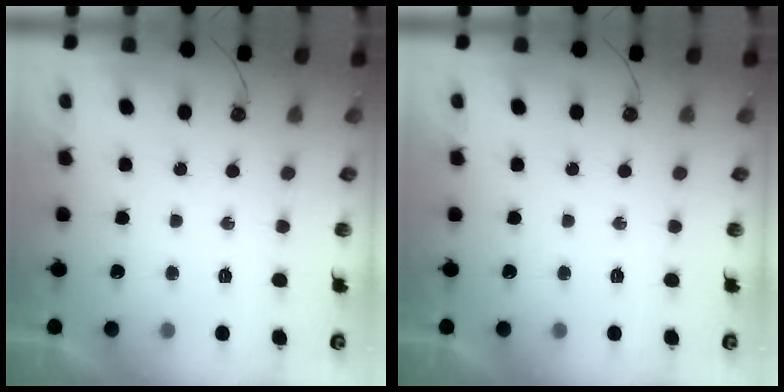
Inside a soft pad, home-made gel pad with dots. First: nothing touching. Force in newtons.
{"total": 0.0}